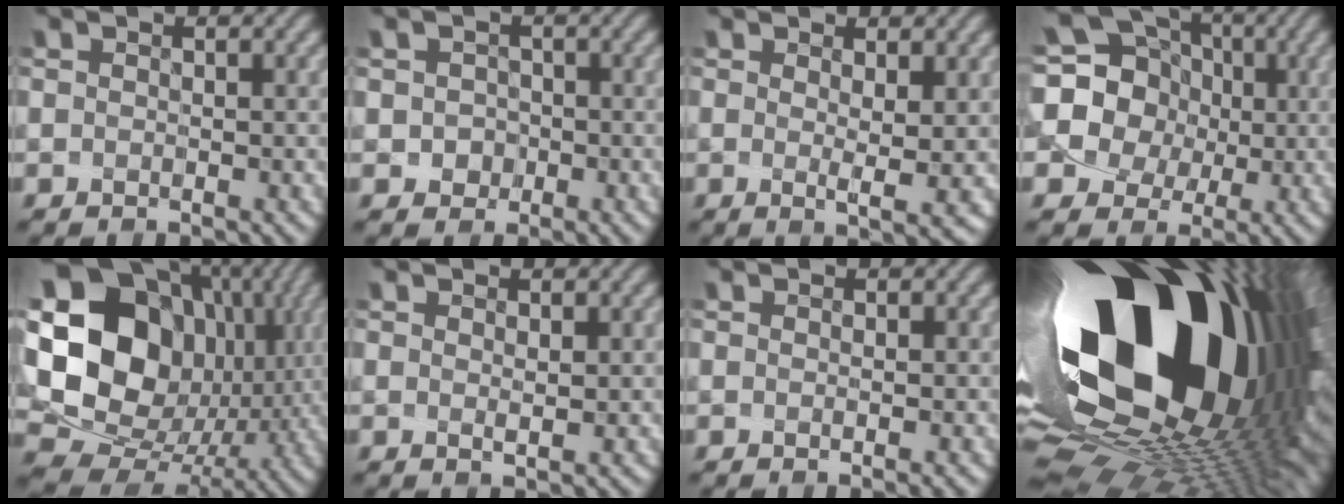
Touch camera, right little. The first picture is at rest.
{"total": 1.5, "force": [-0.6, 1.3, 0.3], "torque": [0.010, 0.002, -0.007]}
{"total": 3.2, "force": [0.4, 0.8, 3.1], "torque": [-0.042, -0.002, 0.012]}
{"total": 10.9, "force": [0.7, 9.9, 4.5], "torque": [-0.113, 0.034, -0.009]}
{"total": 21.3, "force": [4.1, 17.8, 11.0], "torque": [-0.236, 0.021, 0.082]}
{"total": 1.8, "force": [0.7, 0.8, 1.5], "torque": [-0.014, 0.001, 0.015]}
{"total": 1.0, "force": [0.1, 0.2, 1.0], "torque": [-0.007, 0.001, 0.005]}
{"total": 21.9, "force": [5.1, 12.2, 17.5], "torque": [-0.291, -0.052, 0.090]}